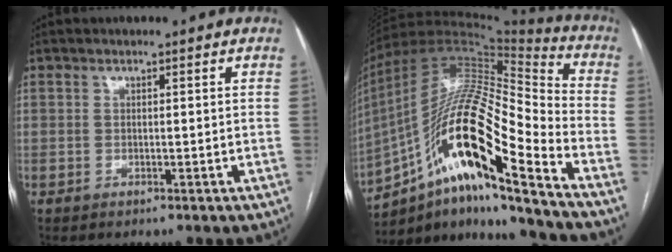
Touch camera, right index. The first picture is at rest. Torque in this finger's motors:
{"motor_torque": [1.15, -0.99, 0.77, 0.21]}